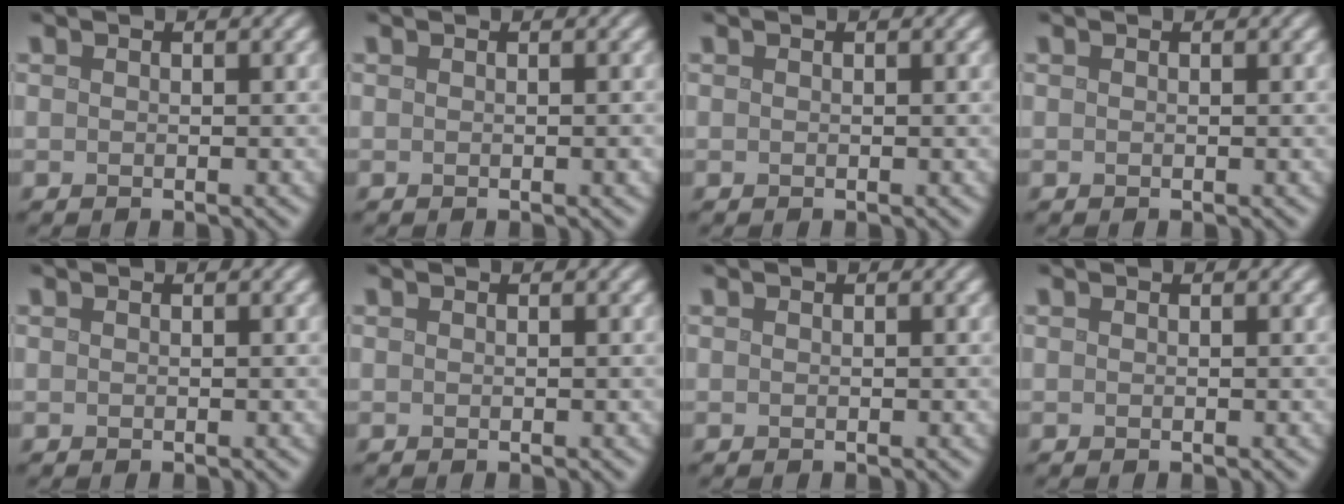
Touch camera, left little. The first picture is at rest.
{"total": 0.5, "force": [-0.1, 0.0, 0.5], "torque": [-0.006, 0.001, 0.000]}
{"total": 0.0}
{"total": 0.0}
{"total": 0.0}
{"total": 0.0}
{"total": 0.0}
{"total": 0.0}